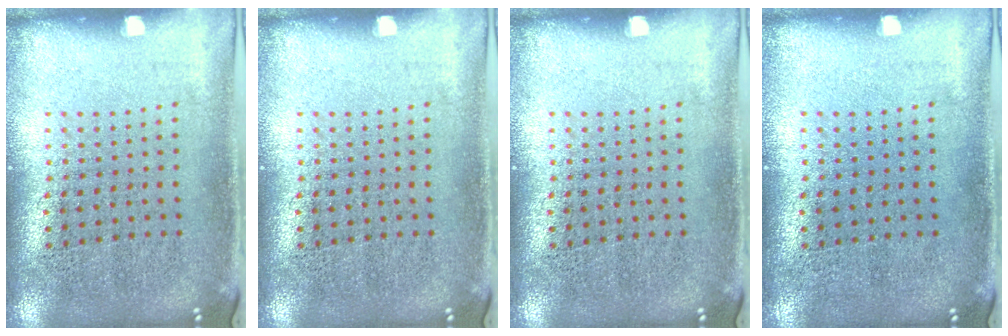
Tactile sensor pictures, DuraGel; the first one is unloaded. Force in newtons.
{"total": 0.0}
{"total": 0.0}
{"total": 0.0}